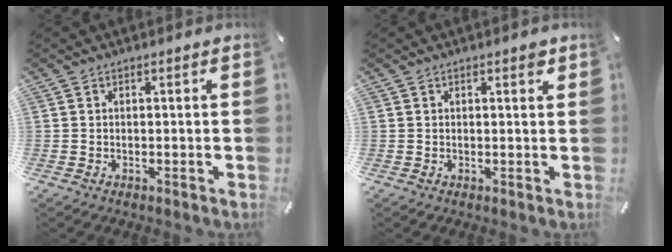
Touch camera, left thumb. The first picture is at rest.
{"total": 1.3, "force": [0.7, 0.5, 0.9], "torque": [-0.010, -0.001, 0.011]}